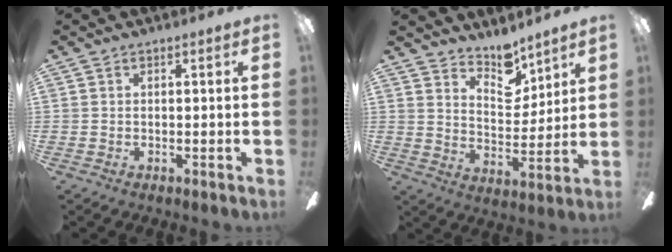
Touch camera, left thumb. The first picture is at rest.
{"total": 9.4, "force": [7.9, 4.0, 3.2], "torque": [-0.043, -0.056, 0.145]}